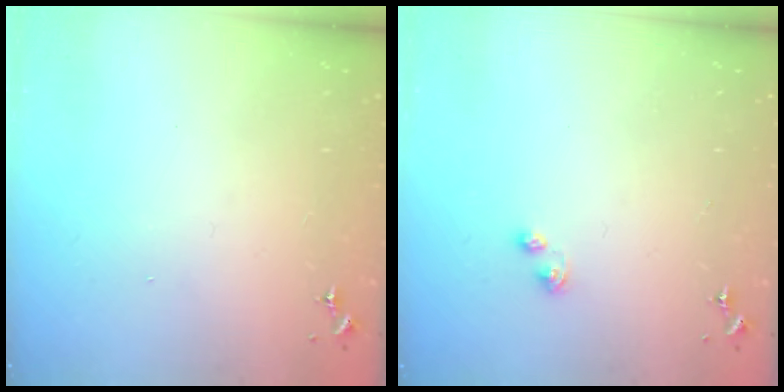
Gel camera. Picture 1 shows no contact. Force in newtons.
{"total": 4.2, "press": 4.2, "slide": 0.7}